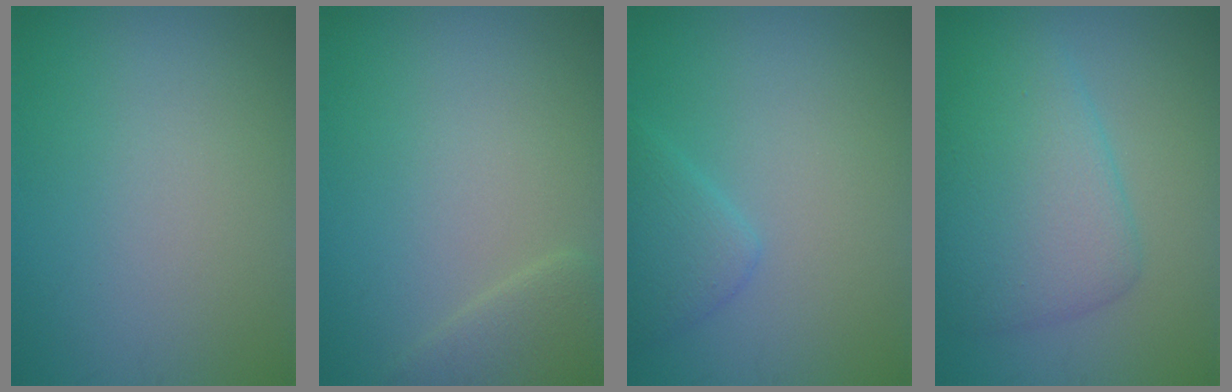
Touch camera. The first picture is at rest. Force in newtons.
{"total": 2.2, "press": 2.2, "slide": 0.2}
{"total": 2.3, "press": 2.3, "slide": 0.1}
{"total": 5.9, "press": 5.9, "slide": 0.1}